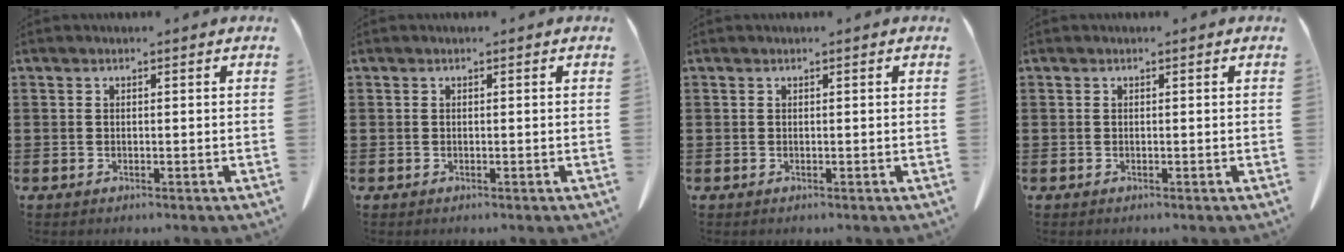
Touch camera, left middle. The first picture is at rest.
{"total": 0.0}
{"total": 0.0}
{"total": 0.0}